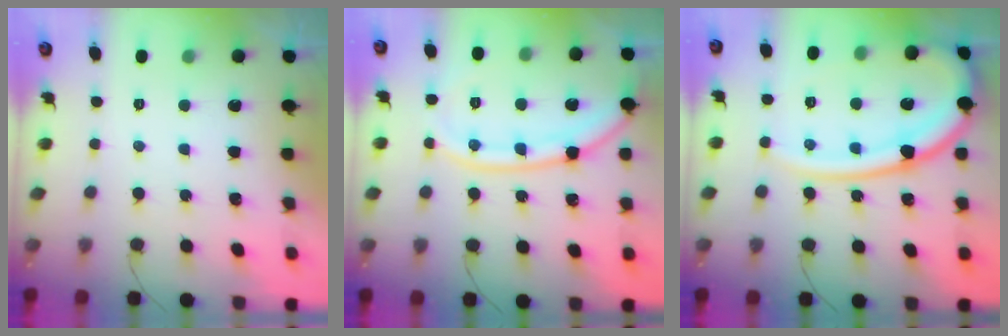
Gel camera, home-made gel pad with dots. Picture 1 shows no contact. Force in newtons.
{"total": 14.2, "press": 14.1, "slide": 1.5}
{"total": 18.9, "press": 18.8, "slide": 1.9}